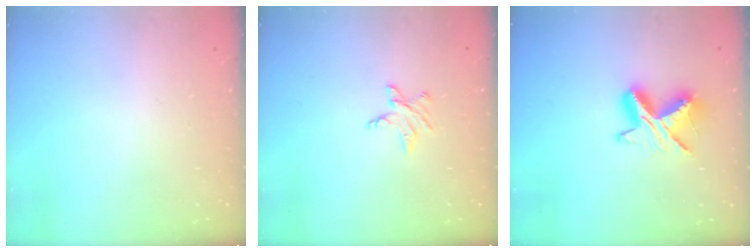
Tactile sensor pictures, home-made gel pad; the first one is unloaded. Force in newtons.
{"total": 4.4, "press": 4.4, "slide": 0.6}
{"total": 10.4, "press": 10.4, "slide": 0.8}